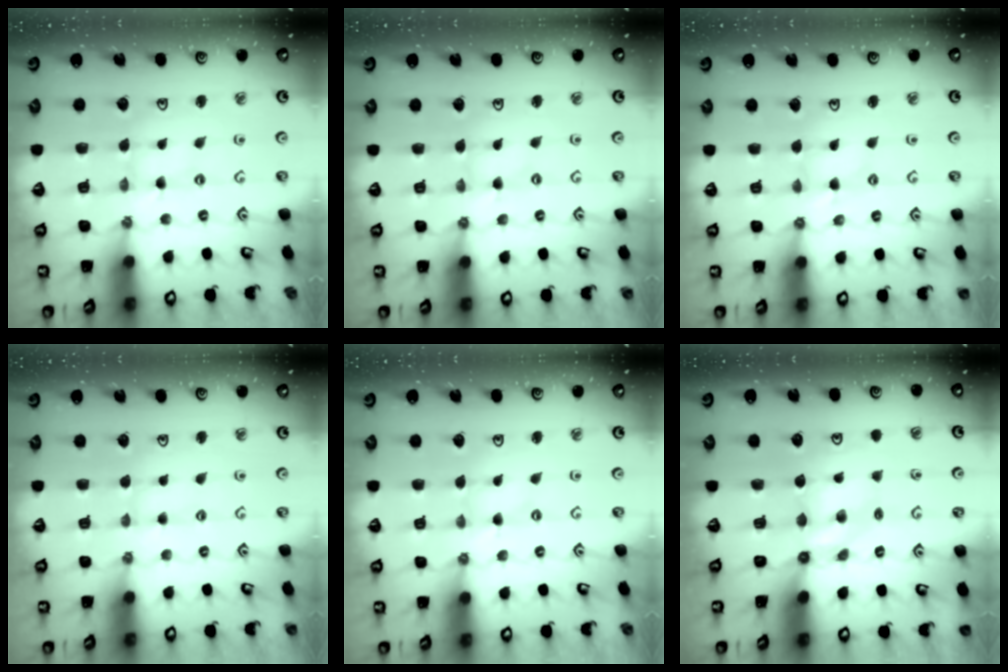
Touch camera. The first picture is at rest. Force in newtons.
{"total": 0.0}
{"total": 3.0, "press": 3.0, "slide": 0.4}
{"total": 1.3, "press": 1.3, "slide": 0.3}
{"total": 0.0}
{"total": 5.1, "press": 5.1, "slide": 0.4}